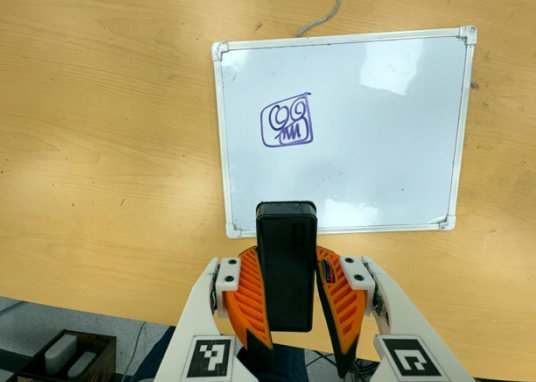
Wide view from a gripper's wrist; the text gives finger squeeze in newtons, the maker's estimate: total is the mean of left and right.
{"total": 11.3, "left": 8.6, "right": 14.1}